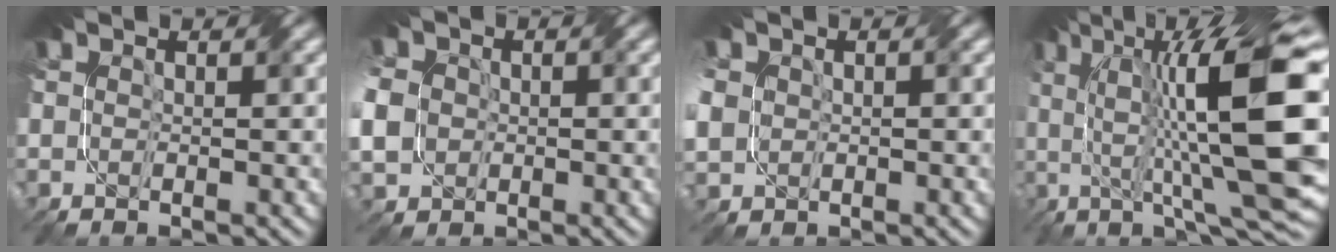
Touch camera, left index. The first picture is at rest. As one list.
[{"total": 6.0, "force": [-0.6, 5.2, 2.9], "torque": [-0.087, 0.004, -0.023]}, {"total": 4.3, "force": [0.3, 3.7, 2.1], "torque": [-0.070, 0.013, 0.007]}, {"total": 14.7, "force": [2.9, 3.6, 14.0], "torque": [-0.210, 0.009, 0.043]}]